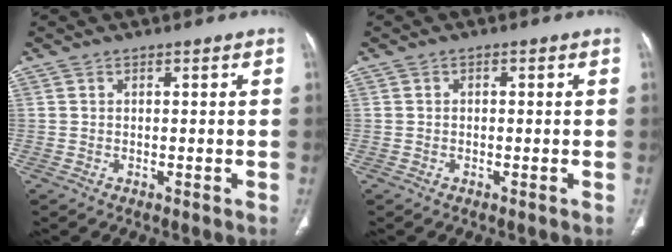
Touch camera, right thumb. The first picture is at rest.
{"total": 0.6, "force": [0.0, 0.5, 0.4], "torque": [-0.002, 0.002, -0.003]}